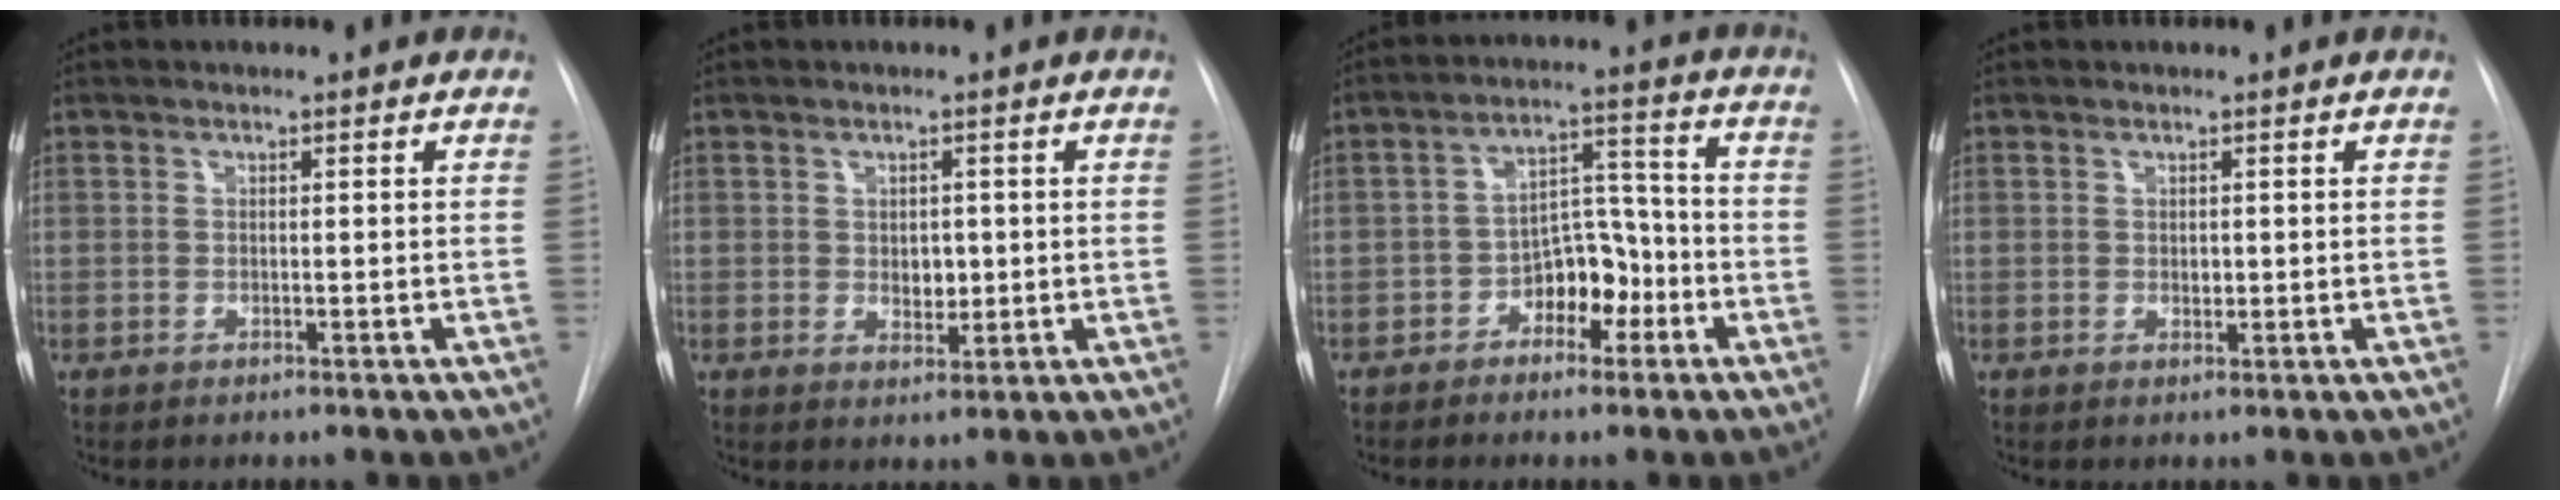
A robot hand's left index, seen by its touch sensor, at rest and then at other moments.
{"total": 2.4, "force": [-0.4, 1.7, 1.6], "torque": [-0.020, -0.011, -0.001]}
{"total": 7.3, "force": [-4.0, 4.0, 4.6], "torque": [-0.069, 0.024, -0.067]}
{"total": 0.8, "force": [-0.4, 0.5, 0.4], "torque": [-0.004, -0.007, -0.007]}